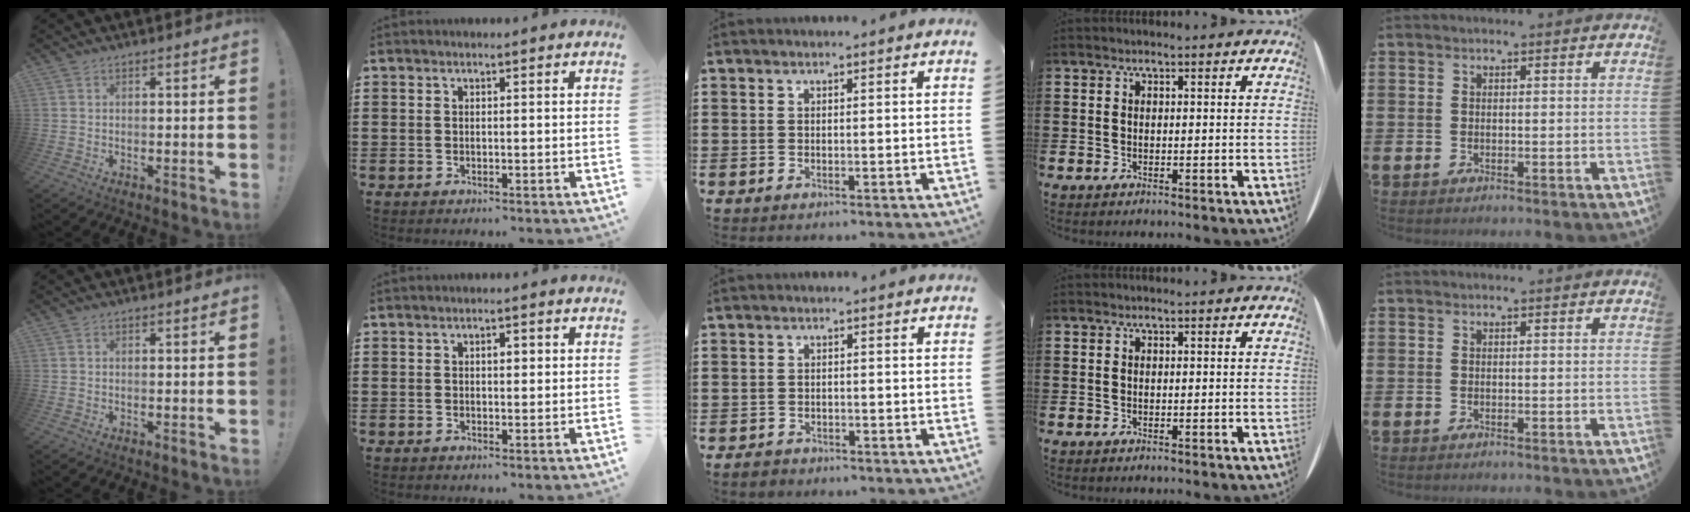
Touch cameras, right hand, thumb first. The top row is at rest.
{"index": {"total": 1.5, "force": [0.2, 0.7, 1.3], "torque": [-0.026, 0.007, 0.002]}, "middle": {"total": 1.3, "force": [-1.2, 0.5, 0.2], "torque": [-0.008, 0.001, -0.026]}}